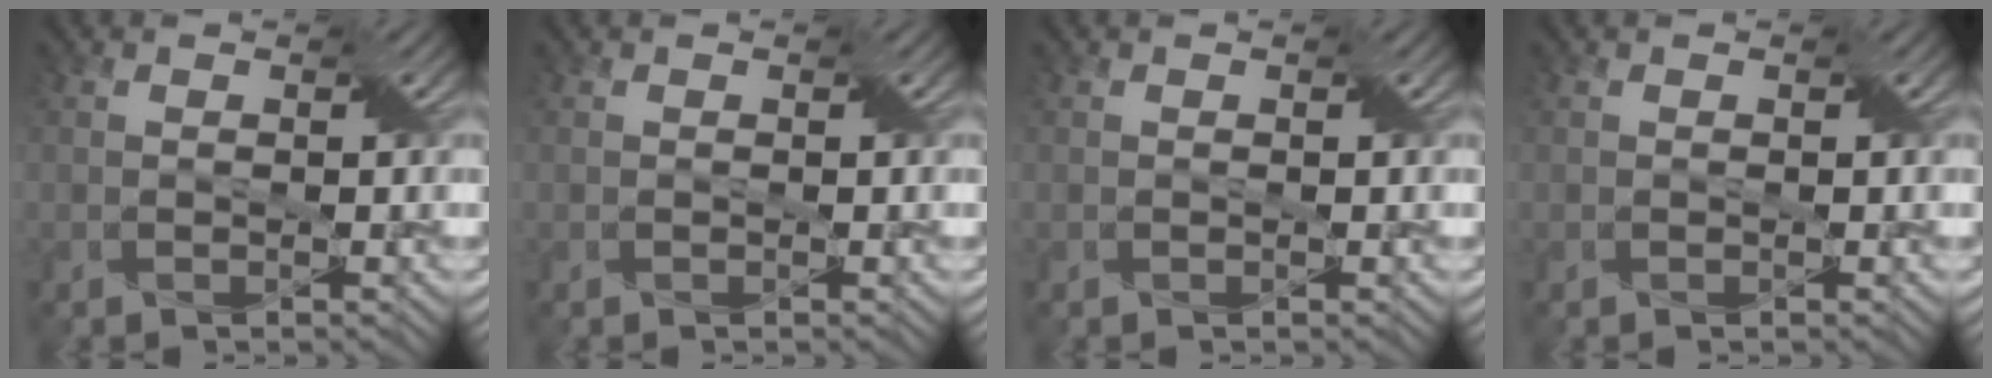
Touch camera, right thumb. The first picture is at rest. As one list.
[{"total": 0.0}, {"total": 0.0}, {"total": 0.0}]